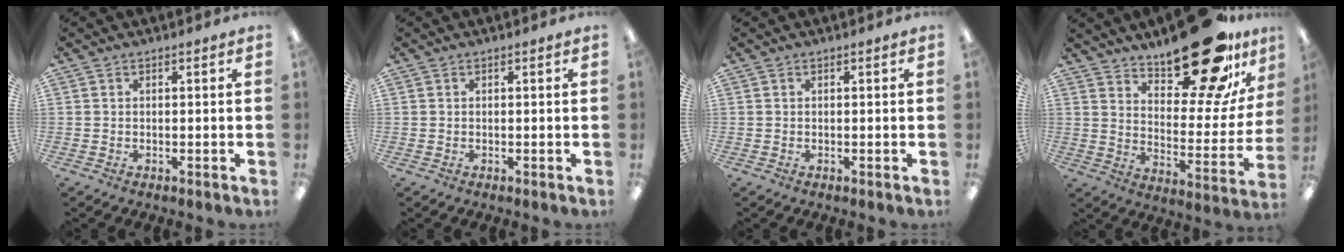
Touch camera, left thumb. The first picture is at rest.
{"total": 0.0}
{"total": 0.0}
{"total": 24.7, "force": [18.5, 8.8, 13.8], "torque": [-0.174, -0.125, 0.301]}